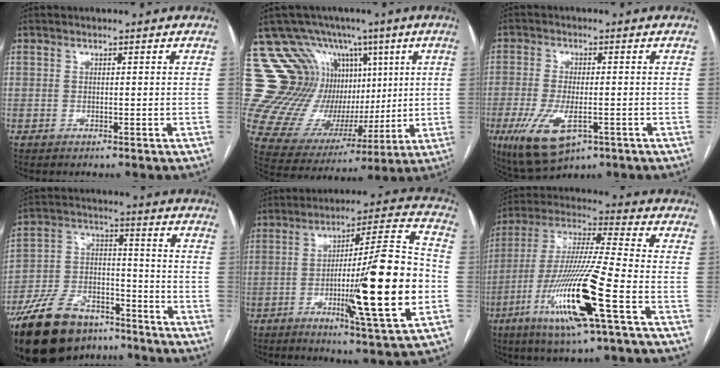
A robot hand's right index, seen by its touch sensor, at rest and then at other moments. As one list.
[{"total": 17.5, "force": [6.7, 14.5, 7.1], "torque": [-0.119, 0.077, 0.151]}, {"total": 9.8, "force": [-4.1, 3.7, 8.1], "torque": [-0.161, -0.020, -0.061]}, {"total": 17.5, "force": [-13.1, 8.4, 7.9], "torque": [-0.164, 0.023, -0.224]}, {"total": 20.6, "force": [-4.5, 0.6, 20.1], "torque": [-0.304, -0.004, -0.065]}, {"total": 18.6, "force": [-7.3, 0.4, 17.1], "torque": [-0.364, -0.026, -0.137]}]